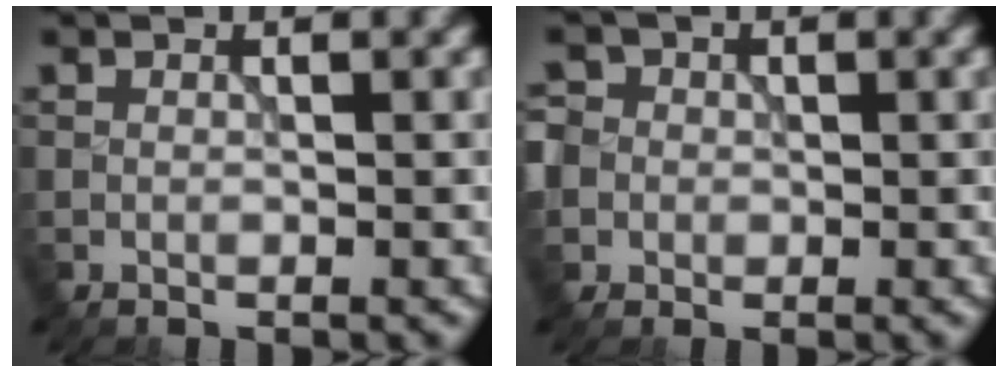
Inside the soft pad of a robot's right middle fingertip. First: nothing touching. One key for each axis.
{"total": 4.7, "fx": 0.0, "fy": 4.4, "fz": 1.5, "tx": -0.033, "ty": 0.027, "tz": -0.022}